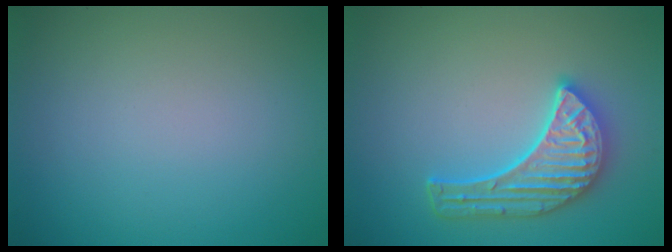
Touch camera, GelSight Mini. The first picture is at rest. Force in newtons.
{"total": 5.0, "press": 4.3, "slide": 2.6}